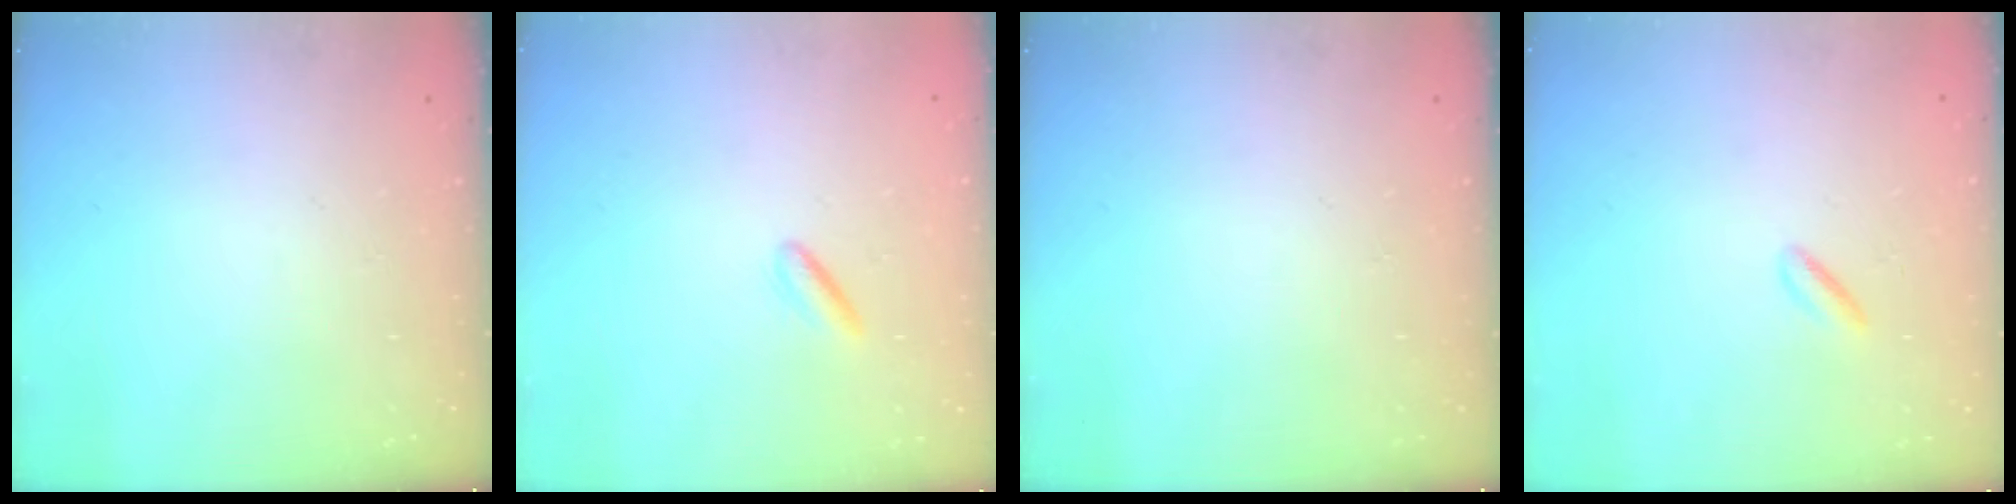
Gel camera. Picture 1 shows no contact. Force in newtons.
{"total": 1.3, "press": 1.2, "slide": 0.5}
{"total": 0.0}
{"total": 1.7, "press": 1.5, "slide": 0.7}